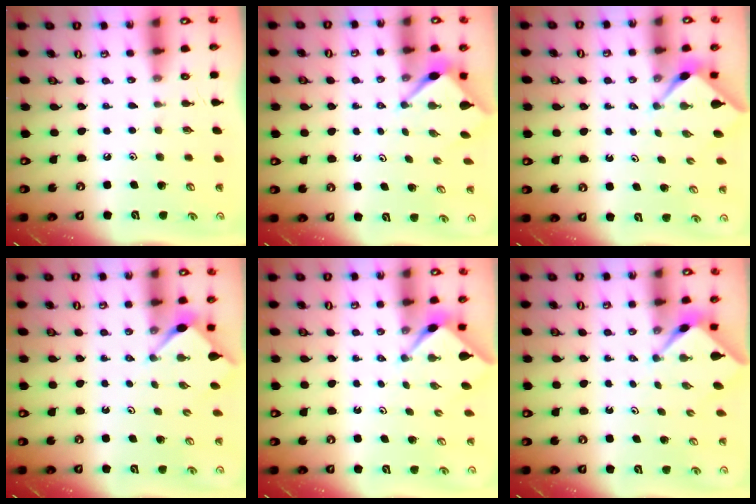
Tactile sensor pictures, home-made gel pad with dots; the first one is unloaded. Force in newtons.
{"total": 2.9, "press": 2.9, "slide": 0.3}
{"total": 2.3, "press": 2.3, "slide": 0.1}
{"total": 2.7, "press": 2.7, "slide": 0.3}
{"total": 2.3, "press": 2.3, "slide": 0.1}
{"total": 2.3, "press": 2.3, "slide": 0.3}